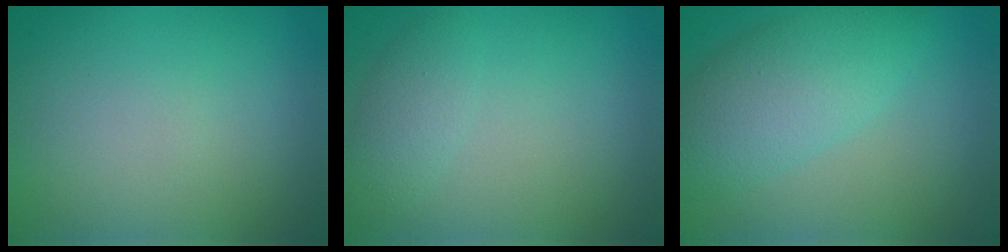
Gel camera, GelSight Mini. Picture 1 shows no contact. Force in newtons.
{"total": 1.9, "press": 1.9, "slide": 0.1}
{"total": 5.0, "press": 5.0, "slide": 0.2}